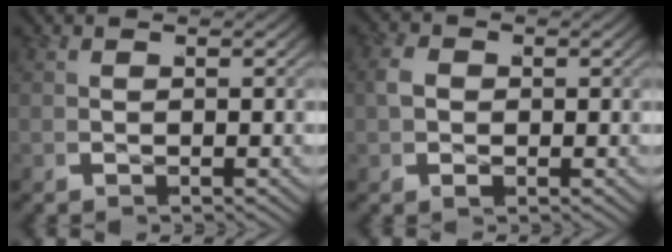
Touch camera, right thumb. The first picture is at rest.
{"total": 2.7, "force": [0.1, 2.2, 1.6], "torque": [-0.038, -0.006, 0.006]}